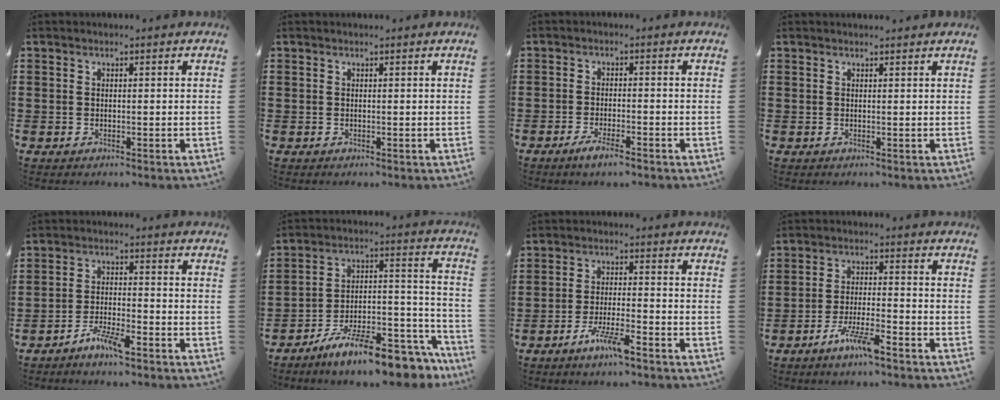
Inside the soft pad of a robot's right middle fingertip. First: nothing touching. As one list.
[{"total": 0.0}, {"total": 3.0, "force": [-2.1, 0.3, 2.1], "torque": [-0.042, 0.001, -0.041]}, {"total": 0.6, "force": [0.6, 0.0, 0.1], "torque": [0.004, -0.004, 0.009]}, {"total": 3.3, "force": [-2.4, 0.3, 2.2], "torque": [-0.051, 0.000, -0.049]}, {"total": 13.7, "force": [-11.5, 1.5, 7.4], "torque": [-0.105, 0.042, -0.204]}, {"total": 5.2, "force": [-3.4, 0.6, 3.8], "torque": [-0.081, -0.007, -0.064]}, {"total": 5.7, "force": [-3.9, 0.7, 4.1], "torque": [-0.086, -0.005, -0.072]}]